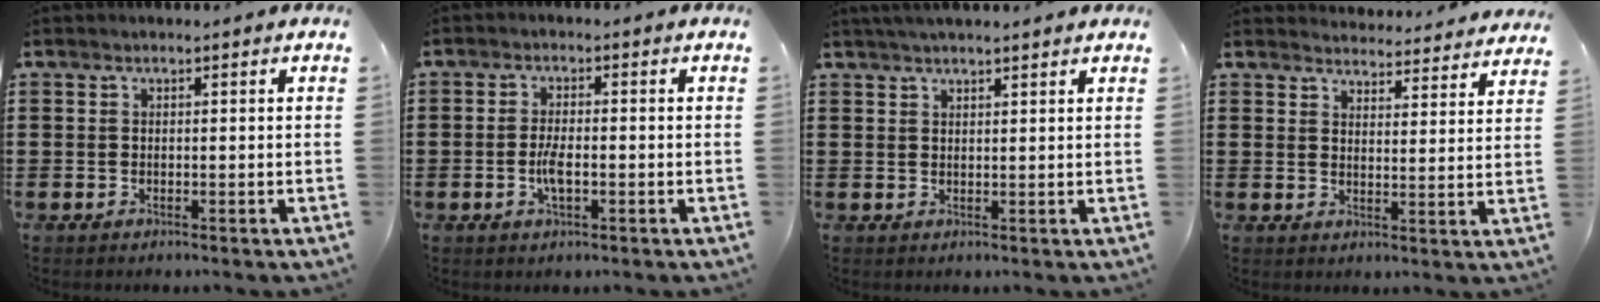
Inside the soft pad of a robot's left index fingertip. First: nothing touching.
{"total": 3.8, "force": [-0.8, 1.2, 3.5], "torque": [-0.068, 0.000, -0.016]}
{"total": 2.1, "force": [1.9, 0.1, 0.9], "torque": [-0.021, 0.004, 0.035]}
{"total": 4.1, "force": [4.1, 0.1, 0.1], "torque": [-0.011, -0.029, 0.071]}